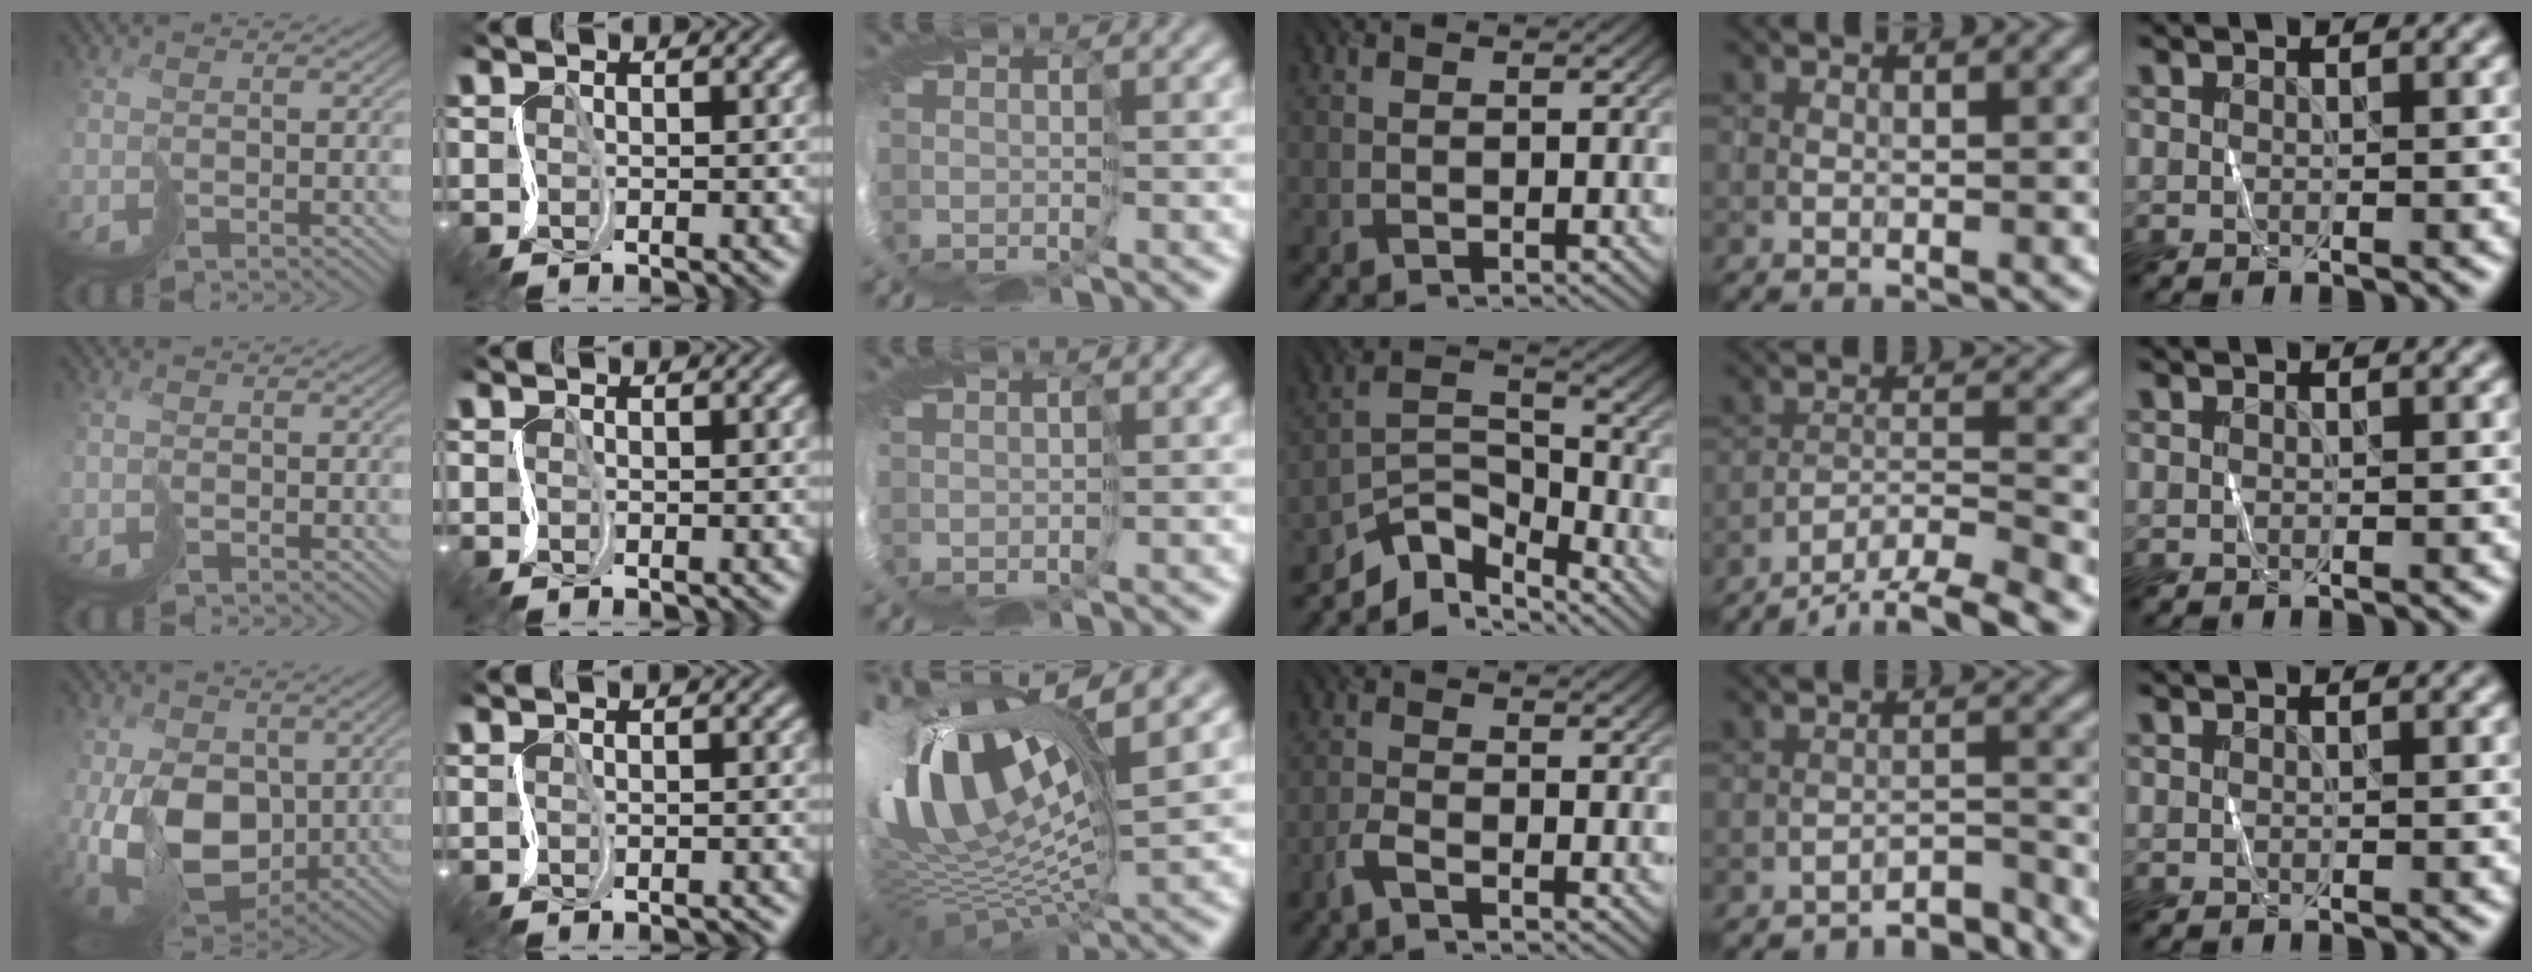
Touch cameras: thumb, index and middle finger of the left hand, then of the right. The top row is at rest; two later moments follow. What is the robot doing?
{"motion": "cut", "object": "tape"}